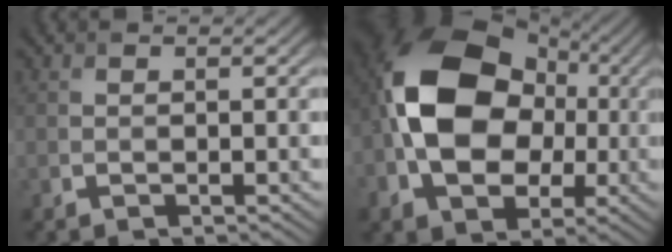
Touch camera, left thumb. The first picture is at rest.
{"total": 17.7, "force": [-0.1, 13.0, 12.0], "torque": [-0.223, 0.011, -0.010]}